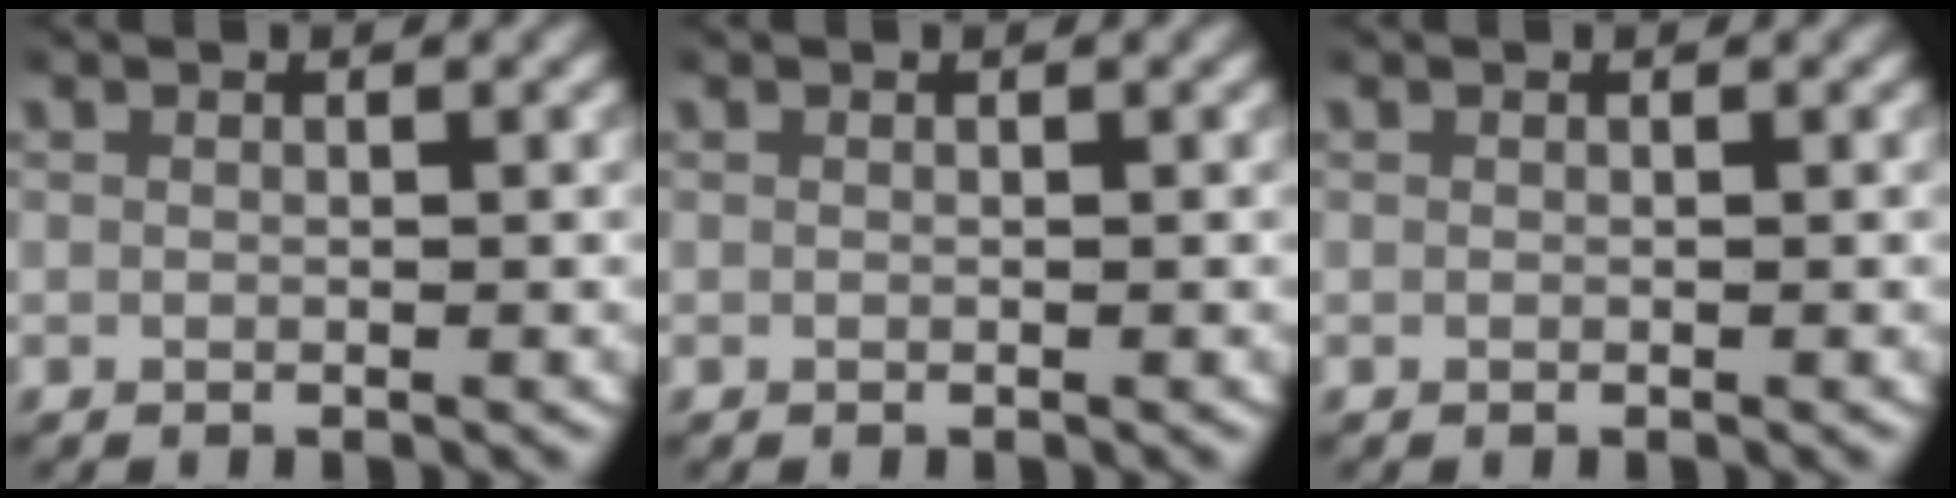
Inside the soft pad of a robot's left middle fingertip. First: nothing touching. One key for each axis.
{"total": 0.0}
{"total": 0.0}